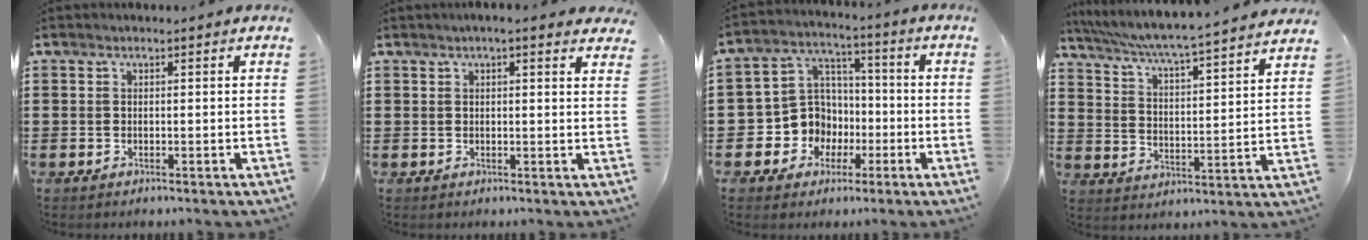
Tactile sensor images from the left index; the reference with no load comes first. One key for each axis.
{"total": 2.2, "fx": 1.7, "fy": 0.1, "fz": 1.5, "tx": -0.025, "ty": 0.000, "tz": 0.028}
{"total": 8.7, "fx": -2.0, "fy": 8.2, "fz": 1.8, "tx": -0.086, "ty": 0.006, "tz": -0.038}
{"total": 4.7, "fx": 4.3, "fy": -0.9, "fz": 1.6, "tx": -0.055, "ty": -0.043, "tz": 0.062}